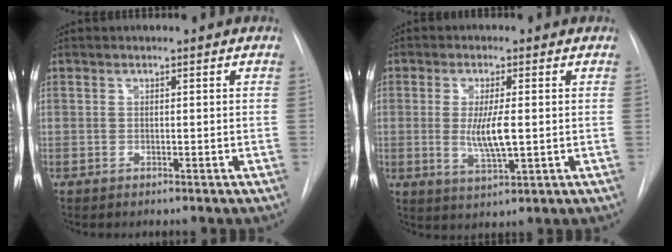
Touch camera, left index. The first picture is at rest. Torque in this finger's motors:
{"motor_torque": [0.27, 0.00, 0.18, 0.09]}